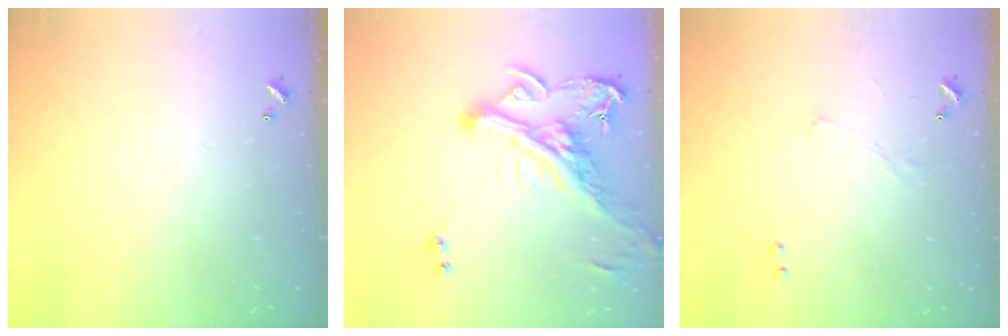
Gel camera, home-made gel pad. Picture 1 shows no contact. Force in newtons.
{"total": 8.1, "press": 7.8, "slide": 2.3}
{"total": 1.2, "press": 1.1, "slide": 0.5}